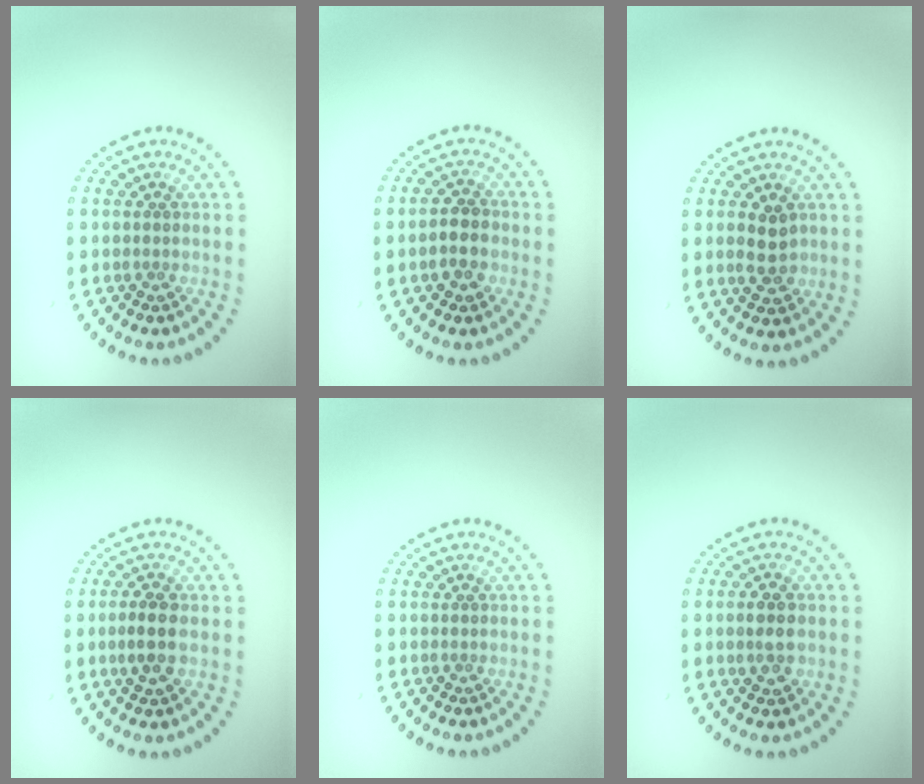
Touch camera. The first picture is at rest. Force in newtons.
{"total": 2.5, "press": 2.4, "slide": 0.3}
{"total": 2.5, "press": 2.5, "slide": 0.1}
{"total": 2.4, "press": 2.4, "slide": 0.5}
{"total": 0.0}
{"total": 2.3, "press": 2.3, "slide": 0.1}